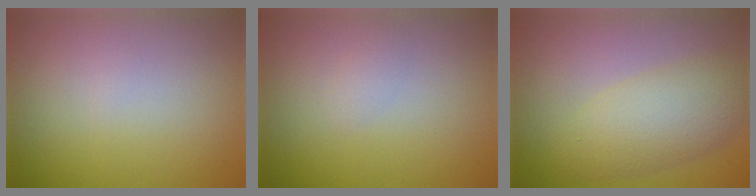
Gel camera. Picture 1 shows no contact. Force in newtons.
{"total": 0.8, "press": 0.8, "slide": 0.0}
{"total": 4.8, "press": 4.8, "slide": 0.1}